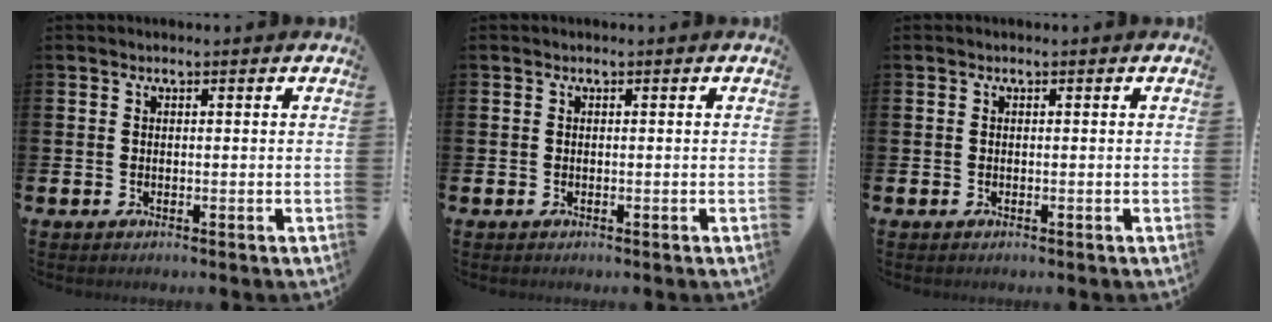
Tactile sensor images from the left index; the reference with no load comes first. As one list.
[{"total": 0.0}, {"total": 0.0}]